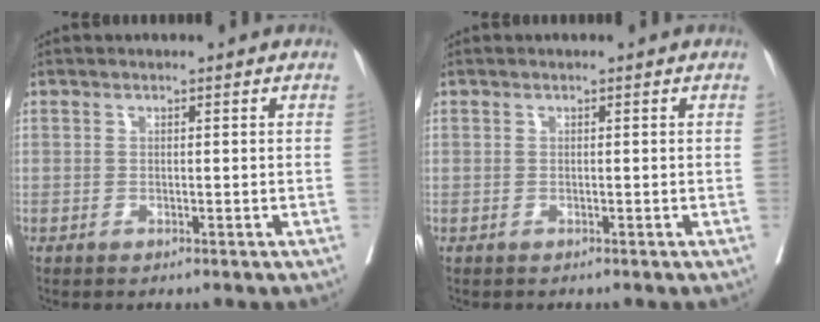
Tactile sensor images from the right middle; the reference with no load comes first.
{"total": 0.0}